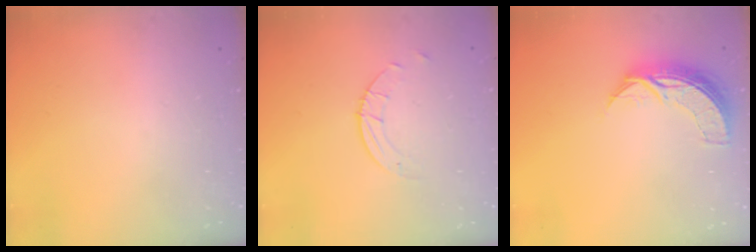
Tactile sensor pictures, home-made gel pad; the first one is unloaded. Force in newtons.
{"total": 2.7, "press": 2.7, "slide": 0.3}
{"total": 7.9, "press": 7.9, "slide": 0.5}